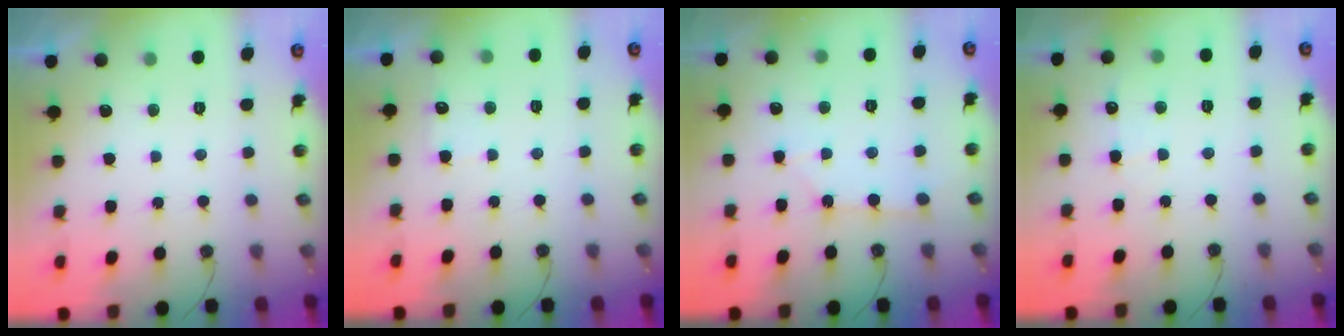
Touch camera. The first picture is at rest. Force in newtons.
{"total": 4.1, "press": 4.0, "slide": 0.4}
{"total": 2.3, "press": 2.2, "slide": 0.3}
{"total": 5.3, "press": 5.3, "slide": 0.6}